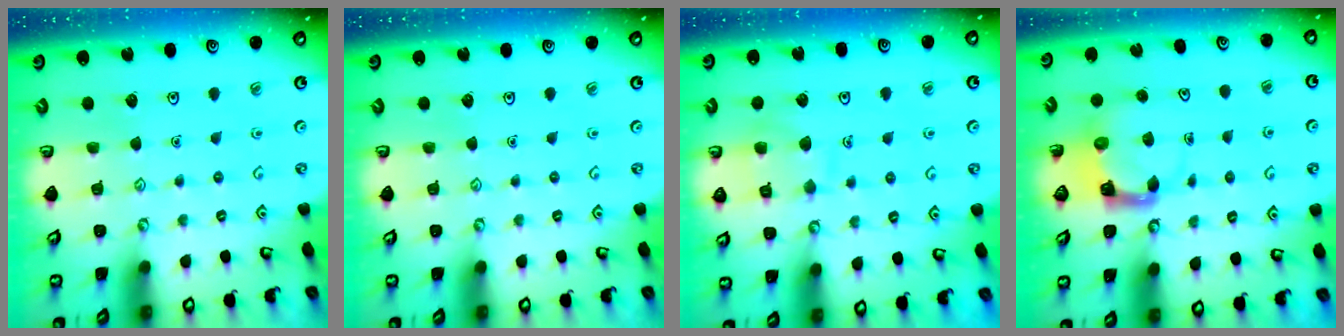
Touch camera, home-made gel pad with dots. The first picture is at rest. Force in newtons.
{"total": 0.0}
{"total": 8.0, "press": 8.0, "slide": 0.8}
{"total": 3.9, "press": 3.9, "slide": 0.7}